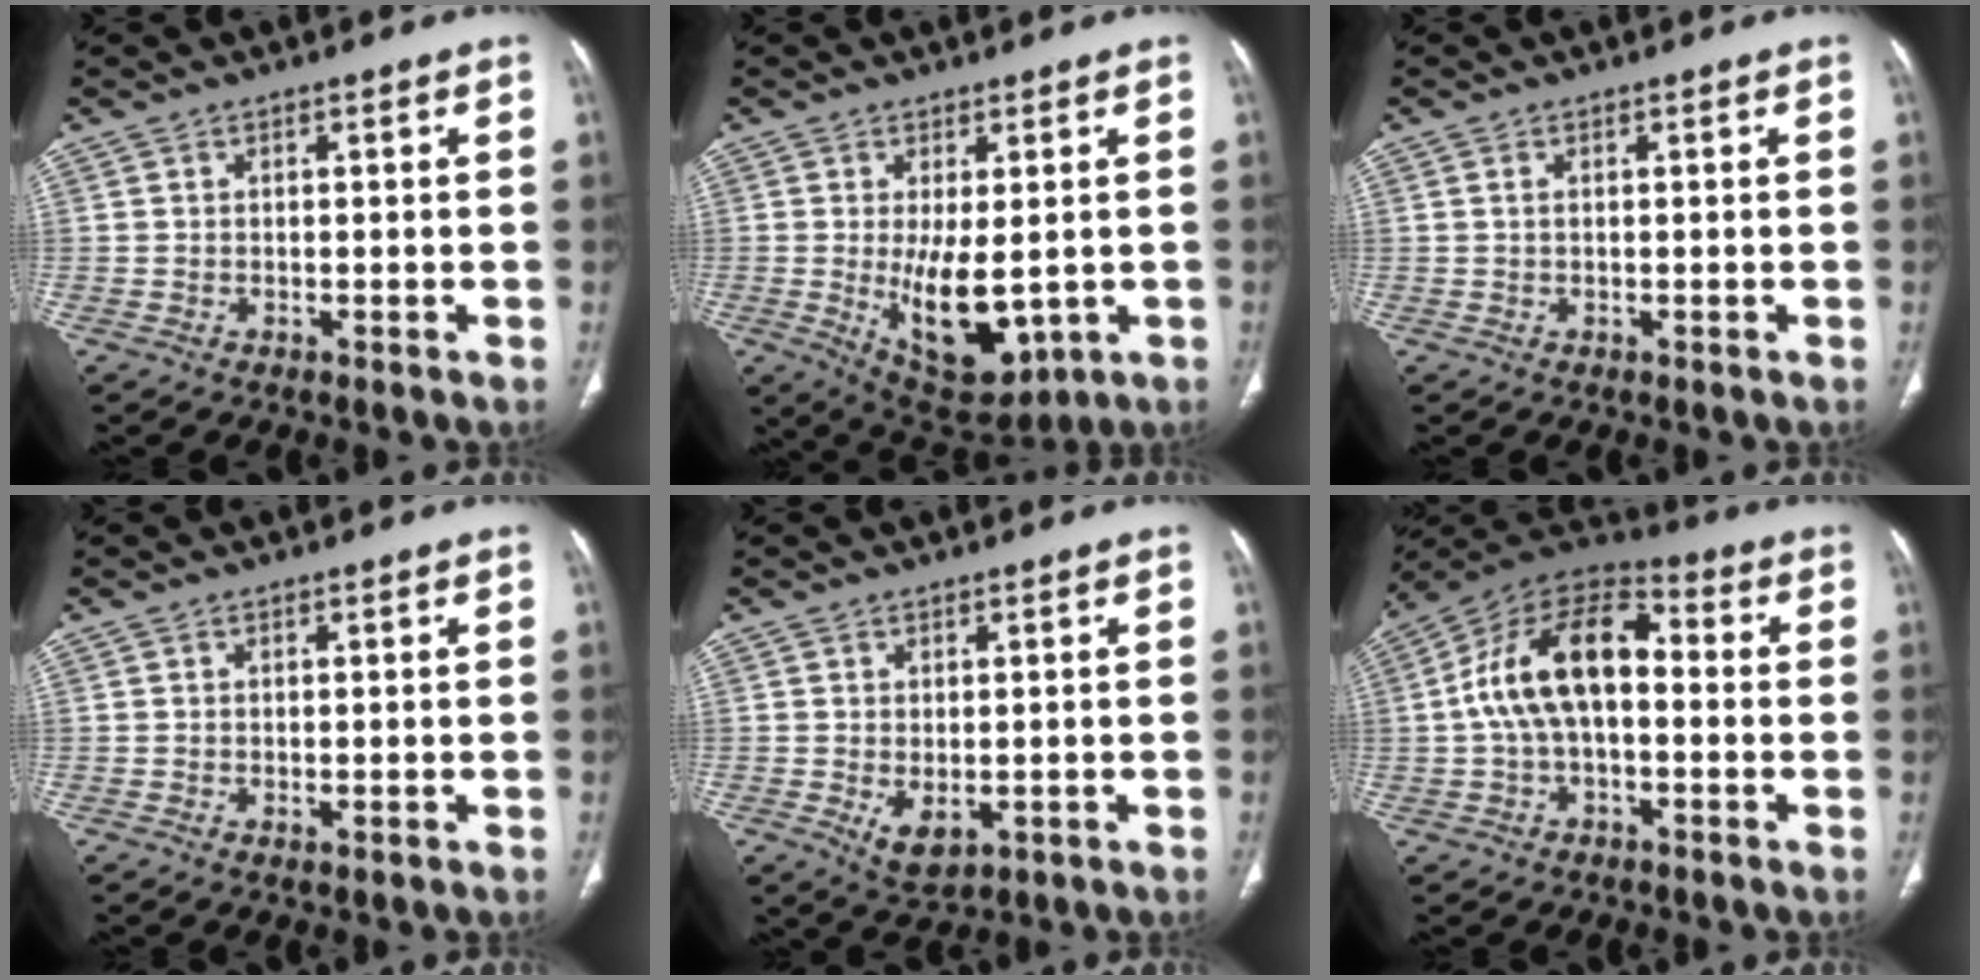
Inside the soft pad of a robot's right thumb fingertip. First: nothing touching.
{"total": 11.7, "force": [-1.3, 5.5, 10.3], "torque": [-0.146, -0.023, 0.006]}
{"total": 0.7, "force": [0.2, 0.4, 0.6], "torque": [-0.015, 0.006, 0.005]}
{"total": 0.5, "force": [-0.1, 0.2, 0.4], "torque": [-0.012, -0.004, -0.001]}
{"total": 4.3, "force": [-0.8, 2.5, 3.3], "torque": [-0.051, -0.006, 0.003]}
{"total": 16.1, "force": [0.2, 9.0, 13.3], "torque": [-0.229, 0.046, -0.008]}